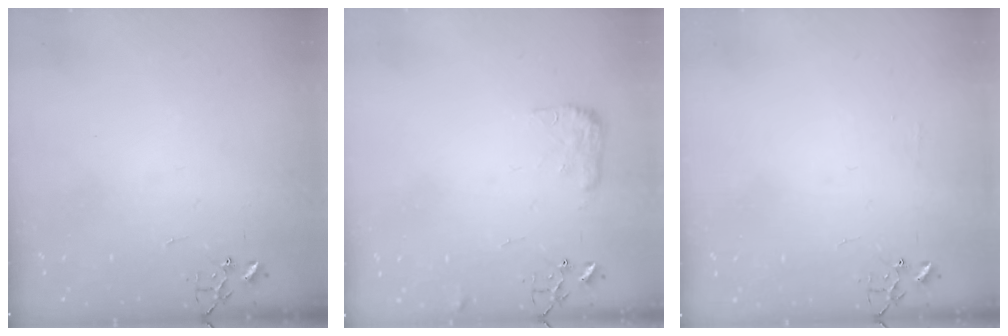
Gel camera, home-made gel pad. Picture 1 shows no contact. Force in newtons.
{"total": 8.3, "press": 8.3, "slide": 0.2}
{"total": 3.9, "press": 3.8, "slide": 0.6}